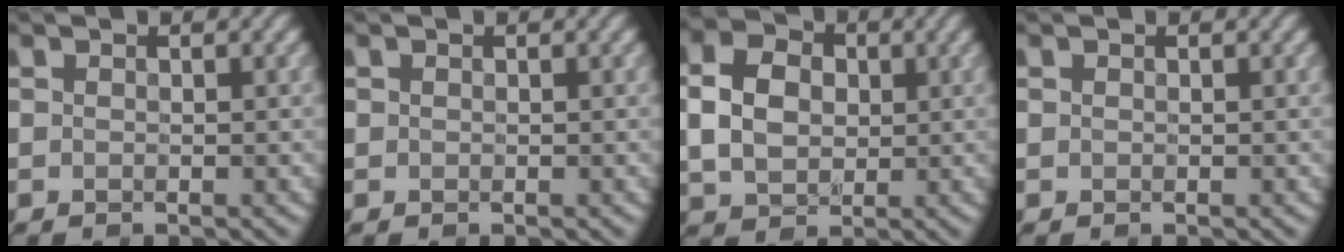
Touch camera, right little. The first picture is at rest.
{"total": 0.0}
{"total": 5.2, "force": [0.1, 4.0, 3.2], "torque": [-0.075, 0.006, -0.002]}
{"total": 0.0}